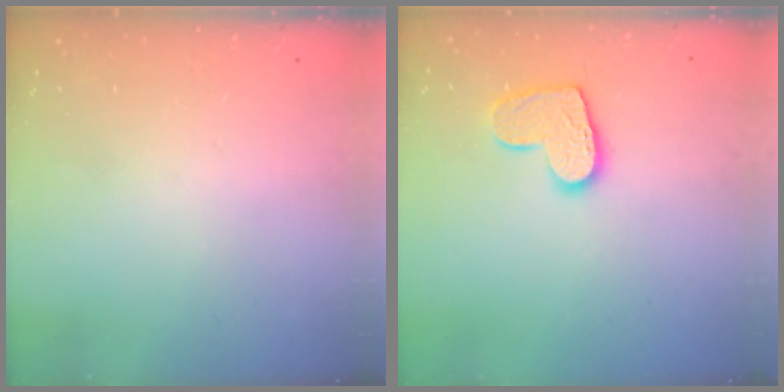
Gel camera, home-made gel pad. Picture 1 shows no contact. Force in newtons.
{"total": 10.6, "press": 10.6, "slide": 0.8}